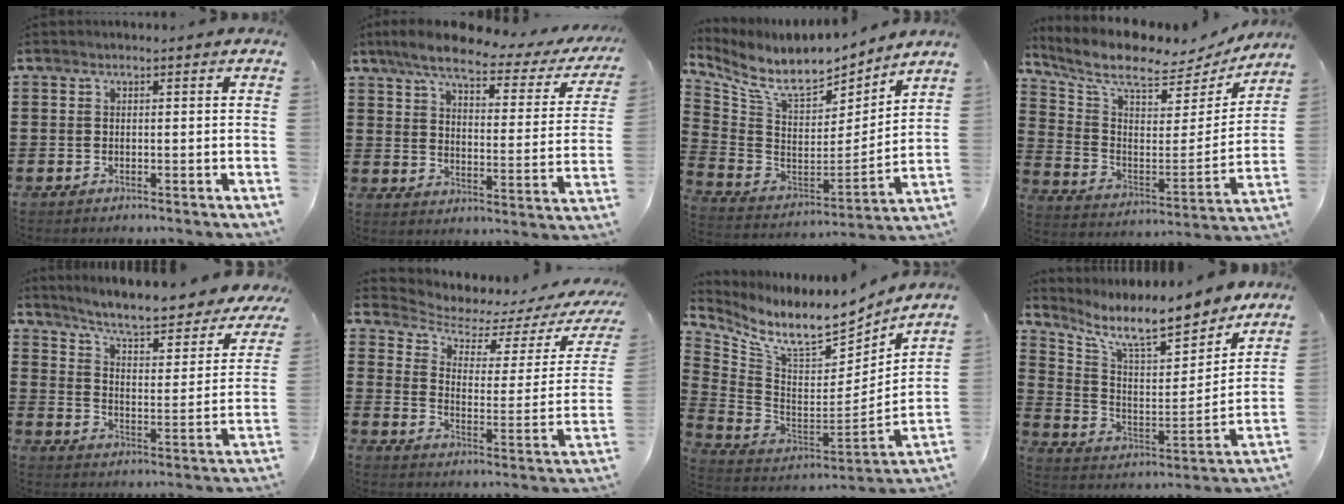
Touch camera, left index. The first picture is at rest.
{"total": 7.0, "force": [5.5, 1.2, 4.1], "torque": [-0.097, -0.024, 0.091]}
{"total": 9.4, "force": [7.8, 3.0, 4.4], "torque": [-0.114, -0.058, 0.135]}
{"total": 8.6, "force": [7.2, 2.1, 4.2], "torque": [-0.117, -0.053, 0.123]}
{"total": 6.4, "force": [5.7, 0.2, 2.8], "torque": [-0.078, -0.042, 0.092]}
{"total": 3.5, "force": [2.8, 1.4, 1.5], "torque": [-0.051, -0.021, 0.041]}
{"total": 9.4, "force": [7.8, 2.1, 4.9], "torque": [-0.122, -0.068, 0.132]}
{"total": 11.1, "force": [9.2, 2.7, 5.6], "torque": [-0.131, -0.063, 0.157]}